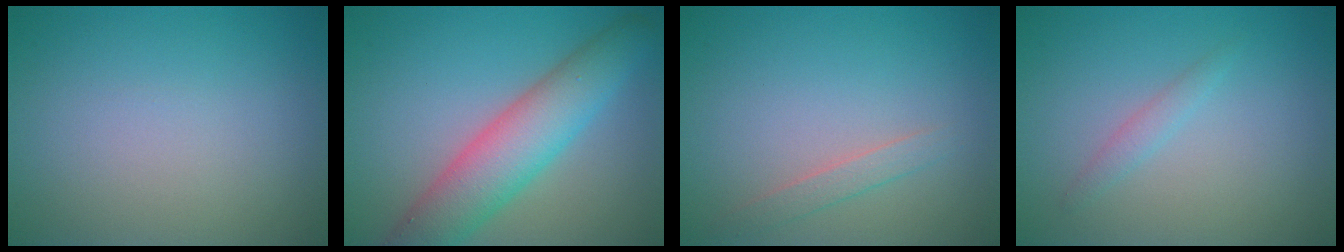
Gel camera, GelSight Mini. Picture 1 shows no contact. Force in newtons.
{"total": 6.8, "press": 6.8, "slide": 0.3}
{"total": 1.3, "press": 1.3, "slide": 0.1}
{"total": 1.1, "press": 1.1, "slide": 0.1}